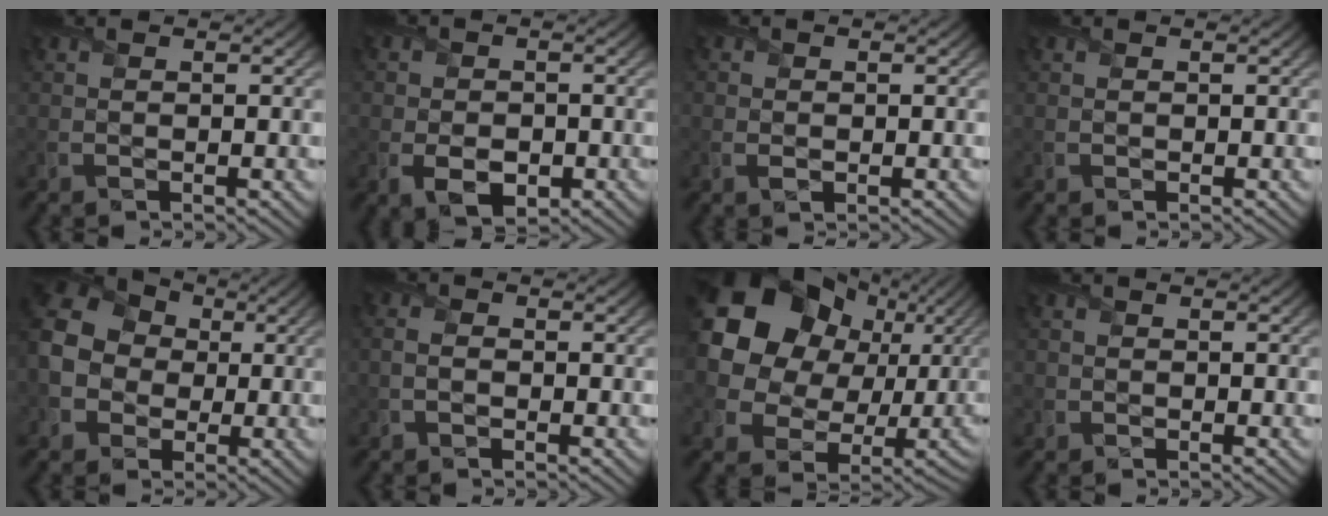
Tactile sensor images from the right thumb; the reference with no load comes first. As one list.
[{"total": 4.4, "force": [-1.3, 3.0, 2.9], "torque": [-0.060, -0.017, -0.021]}, {"total": 0.9, "force": [0.0, 0.6, 0.6], "torque": [-0.015, 0.000, 0.000]}, {"total": 0.7, "force": [0.2, 0.7, 0.0], "torque": [0.002, -0.004, 0.000]}, {"total": 13.8, "force": [-1.1, 12.2, 6.2], "torque": [-0.192, -0.002, -0.053]}, {"total": 1.8, "force": [-0.6, 1.2, 1.2], "torque": [-0.027, 0.004, -0.016]}, {"total": 21.2, "force": [6.1, 17.6, 10.1], "torque": [-0.231, 0.033, 0.099]}, {"total": 0.6, "force": [-0.3, 0.6, -0.1], "torque": [0.010, 0.002, -0.009]}]